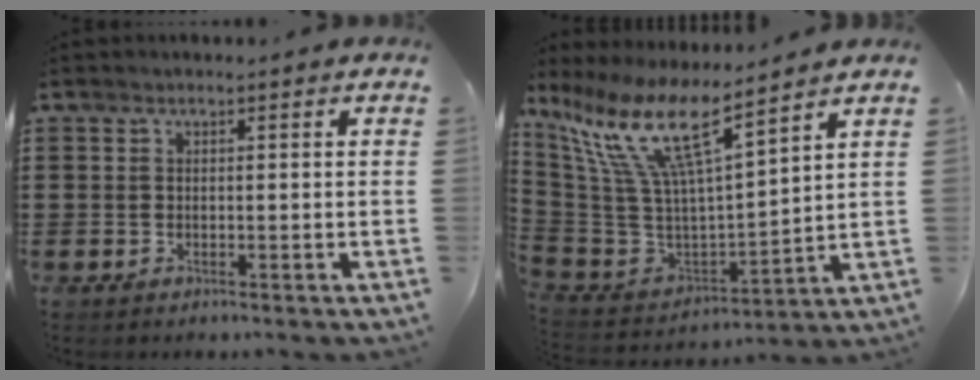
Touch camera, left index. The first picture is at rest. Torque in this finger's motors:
{"motor_torque": [2.13, 0.01, 1.05, 0.16]}